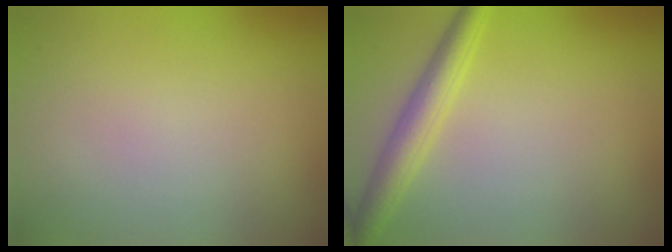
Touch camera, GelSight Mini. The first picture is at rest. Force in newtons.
{"total": 3.4, "press": 3.4, "slide": 0.1}